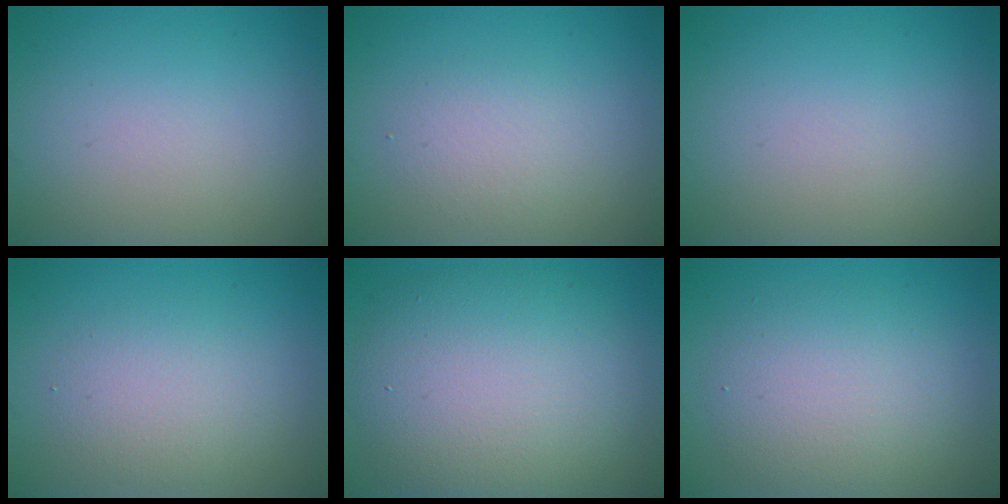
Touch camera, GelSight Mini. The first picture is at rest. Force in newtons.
{"total": 2.0, "press": 2.0, "slide": 0.1}
{"total": 0.0}
{"total": 3.0, "press": 3.0, "slide": 0.2}
{"total": 9.5, "press": 9.5, "slide": 0.6}
{"total": 4.4, "press": 4.4, "slide": 0.3}